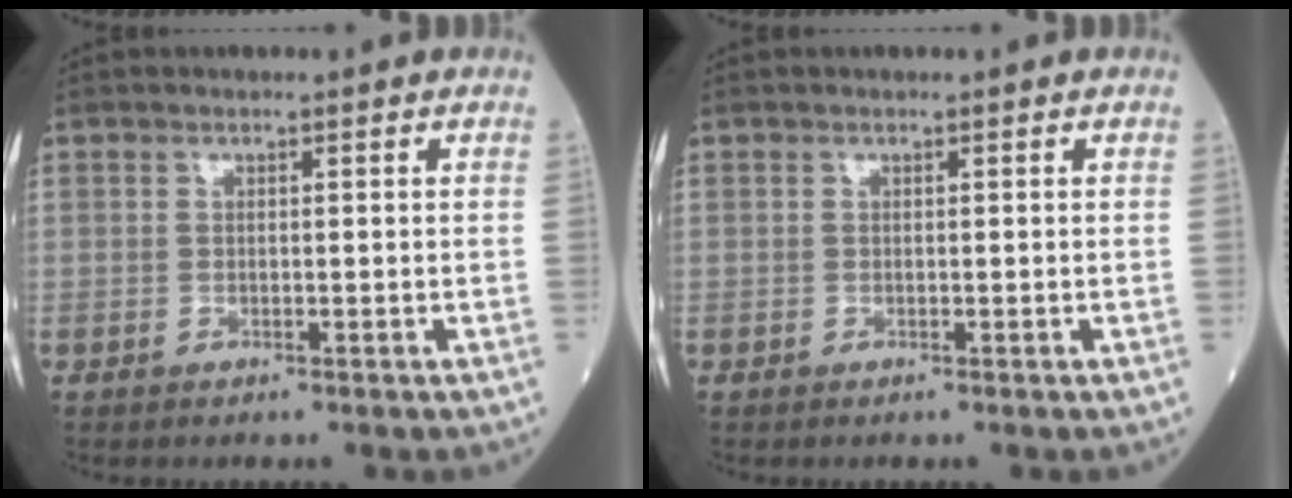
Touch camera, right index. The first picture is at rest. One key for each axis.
{"total": 0.0}